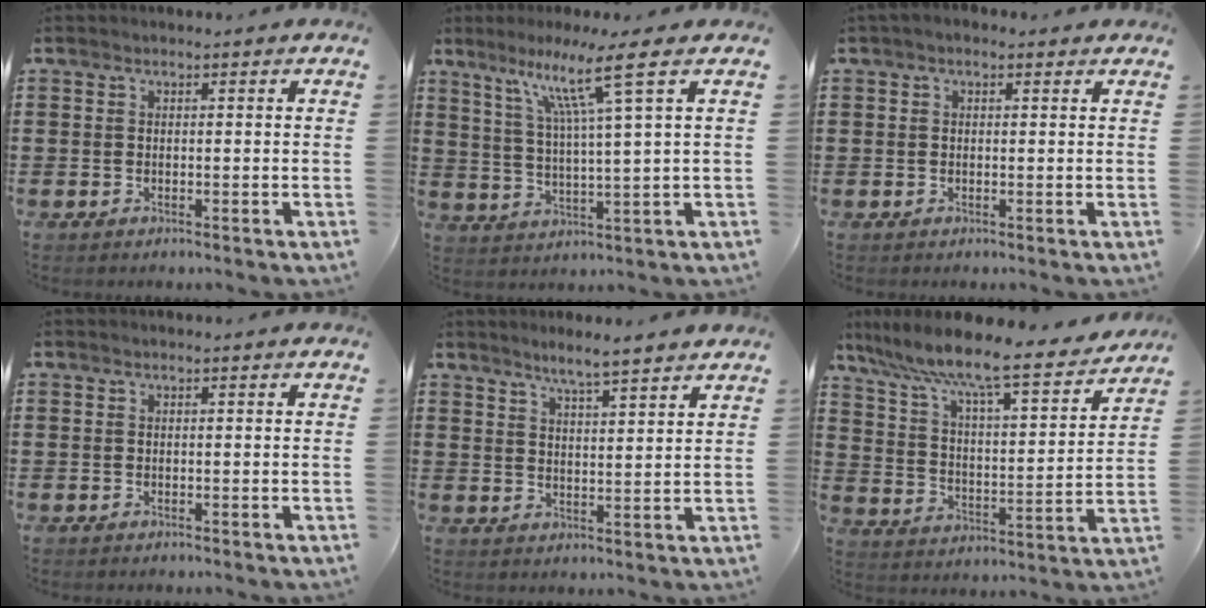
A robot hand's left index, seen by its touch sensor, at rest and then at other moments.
{"total": 9.6, "force": [5.5, -0.5, 7.8], "torque": [-0.158, -0.010, 0.088]}
{"total": 1.0, "force": [0.2, 0.7, 0.7], "torque": [-0.013, 0.009, 0.003]}
{"total": 0.0}
{"total": 4.0, "force": [3.7, -0.5, 1.3], "torque": [-0.036, -0.012, 0.066]}
{"total": 9.1, "force": [7.9, 0.5, 4.6], "torque": [-0.122, -0.049, 0.127]}